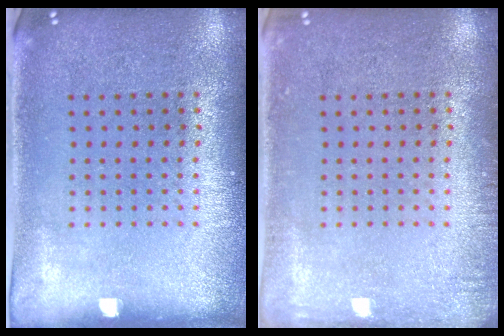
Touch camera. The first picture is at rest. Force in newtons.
{"total": 1.3, "press": 1.2, "slide": 0.2}